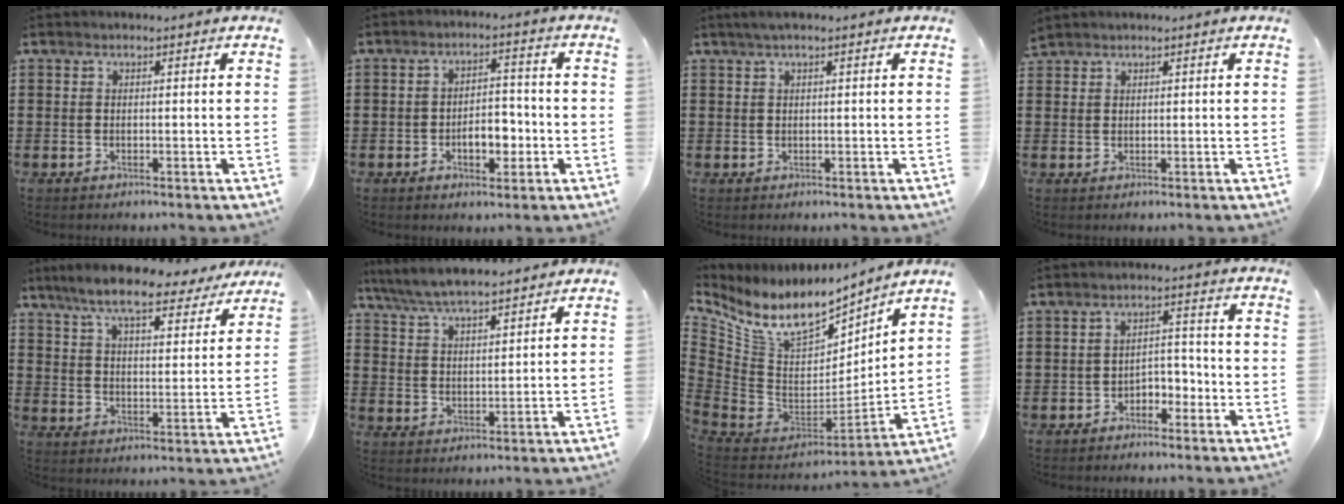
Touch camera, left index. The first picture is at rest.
{"total": 5.4, "force": [-1.6, 2.9, 4.3], "torque": [-0.070, 0.005, -0.032]}
{"total": 1.3, "force": [0.7, 0.0, 1.1], "torque": [-0.021, 0.000, 0.013]}
{"total": 1.2, "force": [1.2, 0.2, 0.1], "torque": [-0.004, 0.000, 0.024]}
{"total": 9.3, "force": [8.1, 1.0, 4.5], "torque": [-0.109, -0.037, 0.141]}
{"total": 6.2, "force": [5.8, 0.8, 2.0], "torque": [-0.061, -0.017, 0.106]}
{"total": 11.0, "force": [7.4, 5.1, 6.4], "torque": [-0.156, -0.054, 0.131]}
{"total": 3.1, "force": [-2.5, 1.5, 1.1], "torque": [-0.025, 0.007, -0.052]}